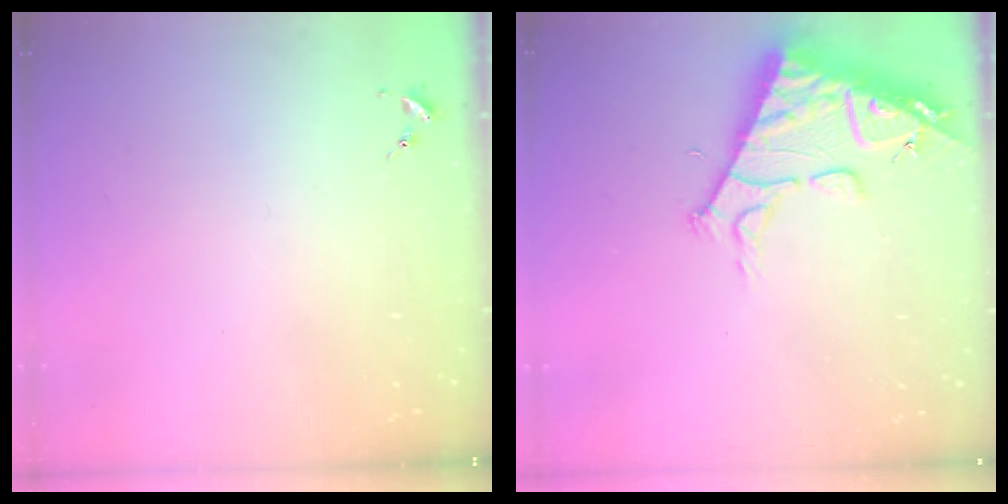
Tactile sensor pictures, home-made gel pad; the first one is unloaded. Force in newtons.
{"total": 13.9, "press": 13.8, "slide": 1.7}